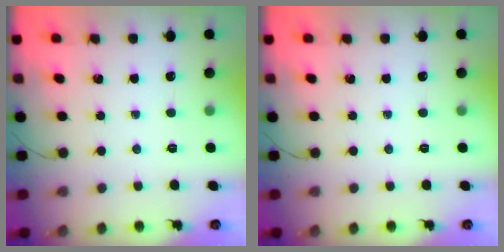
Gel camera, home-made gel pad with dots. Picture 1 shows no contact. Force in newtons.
{"total": 0.0}